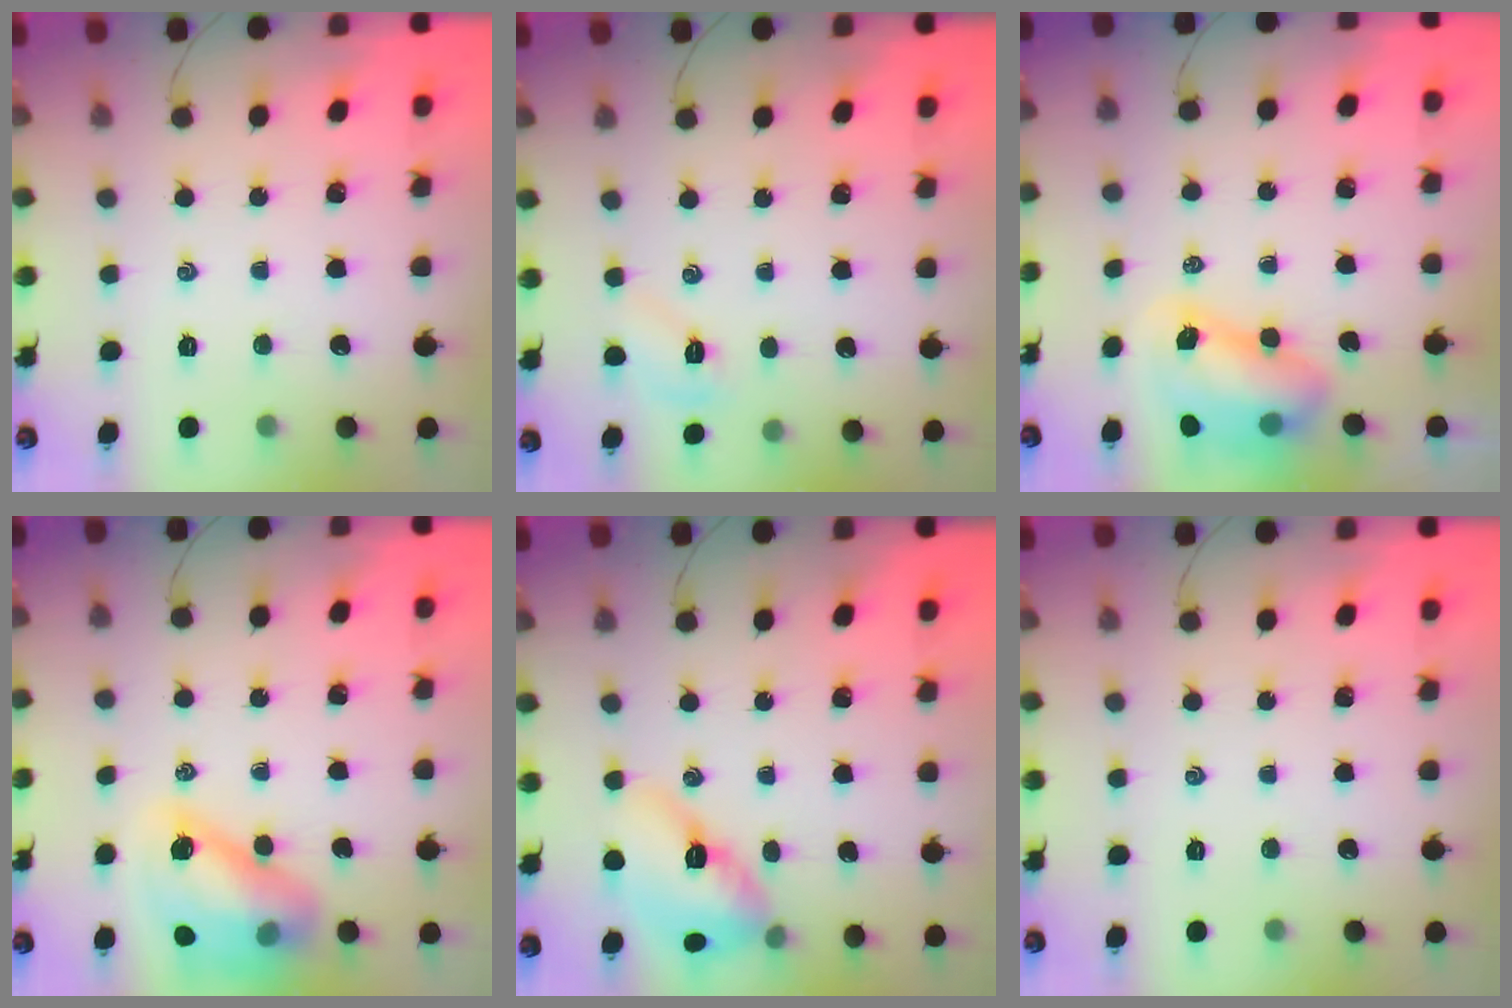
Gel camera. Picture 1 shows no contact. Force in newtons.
{"total": 7.0, "press": 6.8, "slide": 1.5}
{"total": 8.5, "press": 8.2, "slide": 2.1}
{"total": 14.3, "press": 13.8, "slide": 3.7}
{"total": 14.6, "press": 14.4, "slide": 2.5}
{"total": 0.0}